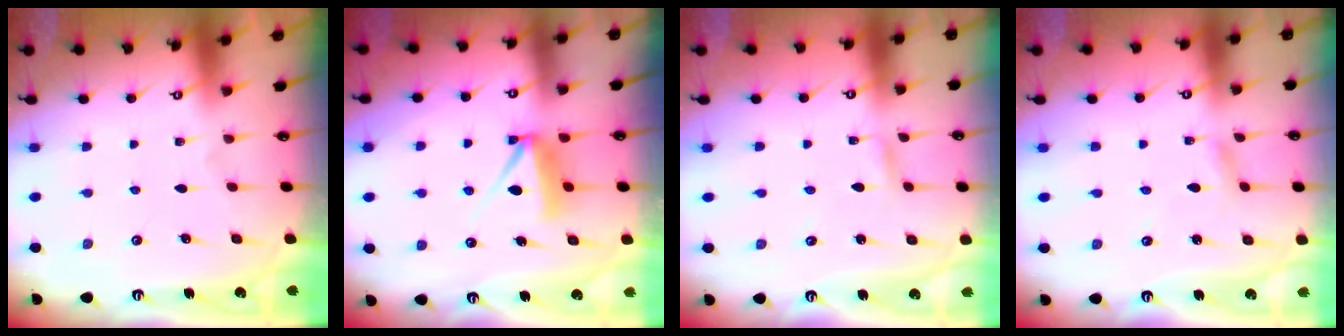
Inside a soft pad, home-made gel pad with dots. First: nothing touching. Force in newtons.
{"total": 7.1, "press": 7.0, "slide": 0.8}
{"total": 2.4, "press": 2.4, "slide": 0.3}
{"total": 3.0, "press": 3.0, "slide": 0.3}